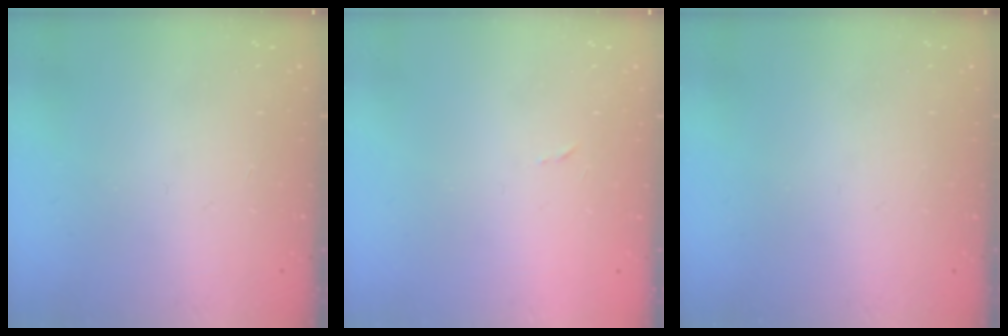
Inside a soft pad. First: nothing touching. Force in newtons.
{"total": 2.4, "press": 2.4, "slide": 0.4}
{"total": 0.0}